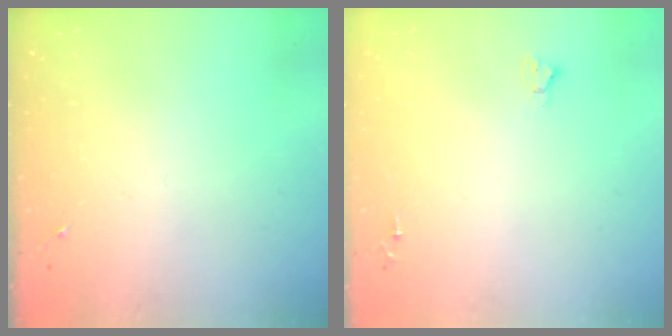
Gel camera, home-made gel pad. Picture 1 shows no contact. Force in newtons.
{"total": 1.8, "press": 1.8, "slide": 0.1}